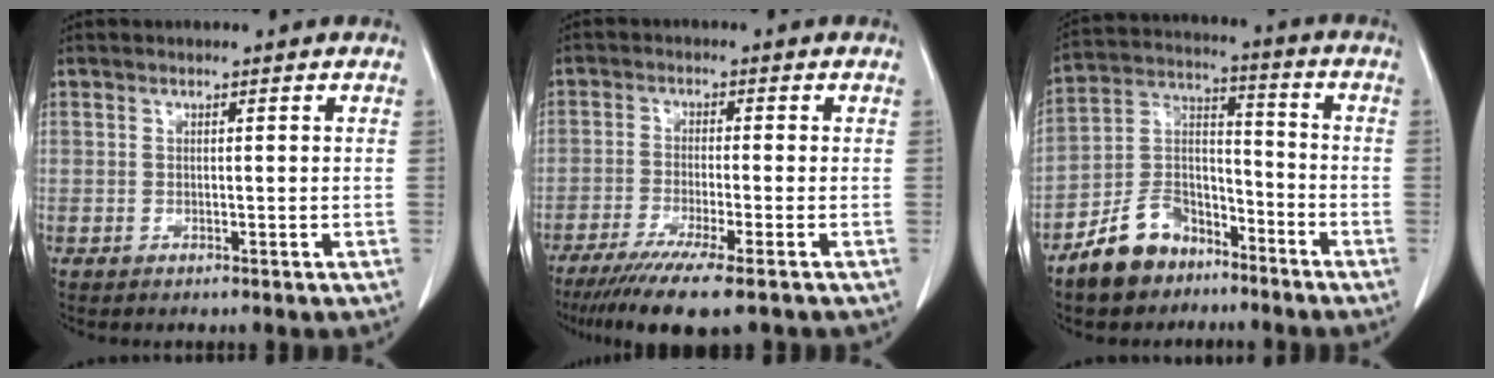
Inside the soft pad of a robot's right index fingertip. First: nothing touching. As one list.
[{"total": 9.6, "force": [-6.9, 0.3, 6.7], "torque": [-0.106, -0.024, -0.108]}, {"total": 10.8, "force": [-7.7, 6.5, 4.0], "torque": [-0.084, 0.024, -0.142]}]